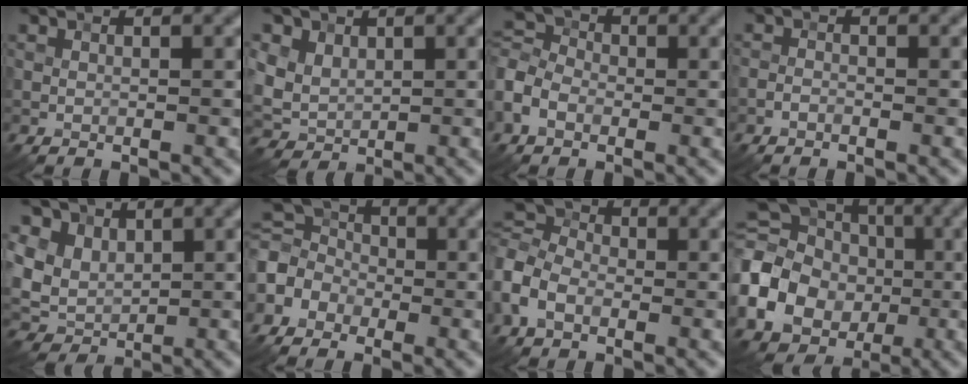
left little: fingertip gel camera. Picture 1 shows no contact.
{"total": 5.9, "force": [2.2, 4.6, 2.9], "torque": [-0.085, 0.016, 0.043]}
{"total": 4.5, "force": [-1.5, 3.5, 2.5], "torque": [-0.056, 0.011, -0.045]}
{"total": 0.7, "force": [-0.5, 0.3, 0.4], "torque": [-0.006, 0.001, -0.013]}
{"total": 7.6, "force": [2.7, 5.9, 3.9], "torque": [-0.092, 0.024, 0.043]}
{"total": 4.2, "force": [-1.7, 3.5, 1.6], "torque": [-0.042, 0.011, -0.052]}
{"total": 5.0, "force": [-1.3, 3.7, 3.0], "torque": [-0.067, 0.011, -0.043]}
{"total": 16.1, "force": [-2.1, 13.5, 8.5], "torque": [-0.194, 0.003, -0.075]}